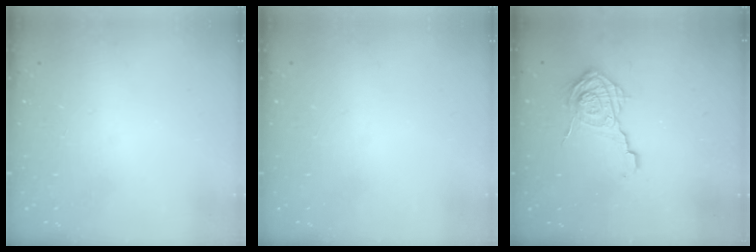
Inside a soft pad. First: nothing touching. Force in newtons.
{"total": 0.0}
{"total": 13.1, "press": 13.1, "slide": 0.8}